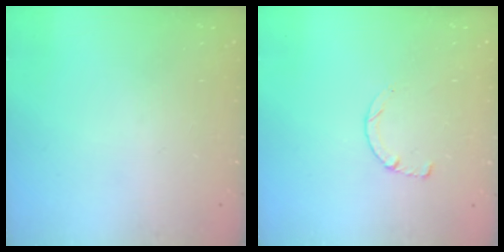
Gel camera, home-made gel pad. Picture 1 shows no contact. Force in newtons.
{"total": 2.5, "press": 2.5, "slide": 0.3}